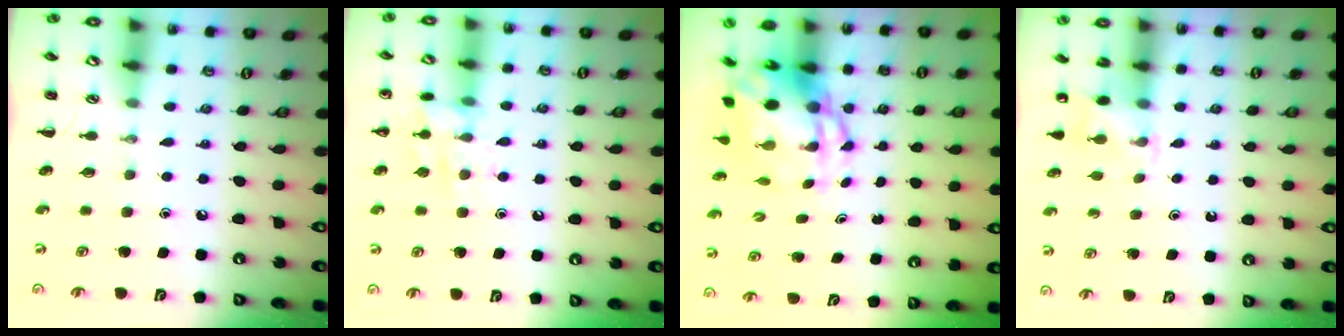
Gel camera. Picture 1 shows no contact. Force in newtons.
{"total": 10.6, "press": 10.6, "slide": 0.6}
{"total": 7.2, "press": 7.0, "slide": 1.9}
{"total": 4.4, "press": 4.1, "slide": 1.4}